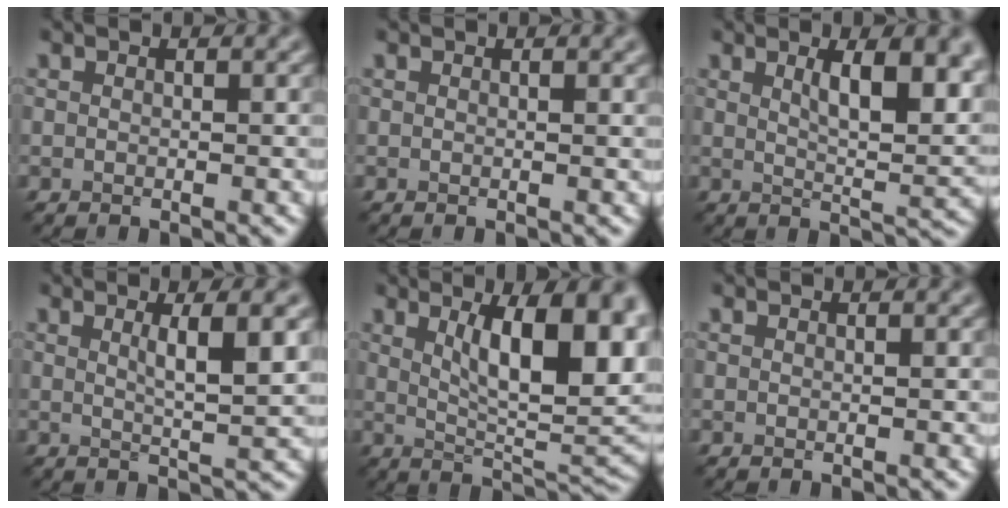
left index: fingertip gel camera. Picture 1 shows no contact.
{"total": 0.9, "force": [0.5, 0.2, 0.8], "torque": [-0.006, 0.005, 0.006]}
{"total": 8.2, "force": [2.9, 2.7, 7.2], "torque": [-0.092, -0.001, 0.047]}
{"total": 4.9, "force": [1.3, 1.0, 4.6], "torque": [-0.063, -0.001, 0.020]}
{"total": 11.5, "force": [2.9, 4.1, 10.3], "torque": [-0.135, -0.004, 0.051]}
{"total": 0.0}